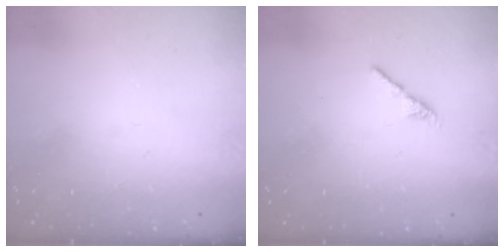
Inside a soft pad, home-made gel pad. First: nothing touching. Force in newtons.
{"total": 2.4, "press": 2.3, "slide": 0.8}